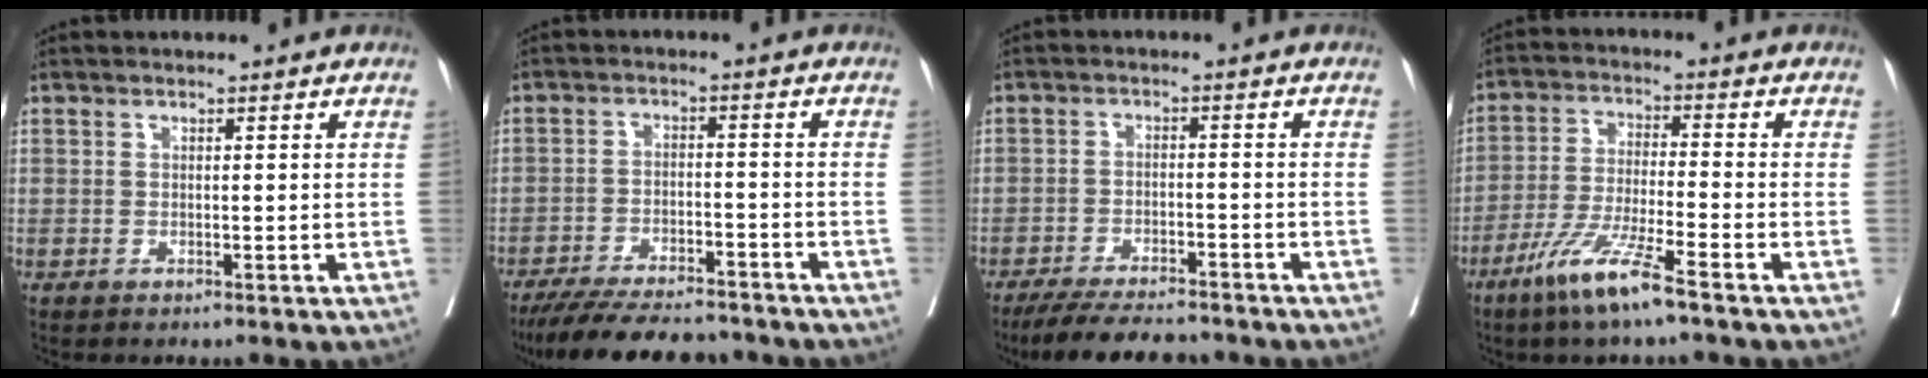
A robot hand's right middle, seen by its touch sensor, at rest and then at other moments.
{"total": 14.6, "force": [-12.9, 2.9, 6.0], "torque": [-0.104, -0.009, -0.191]}
{"total": 10.1, "force": [-9.0, 1.9, 4.2], "torque": [-0.062, -0.009, -0.139]}
{"total": 9.1, "force": [-5.9, -0.2, 7.0], "torque": [-0.141, -0.024, -0.116]}